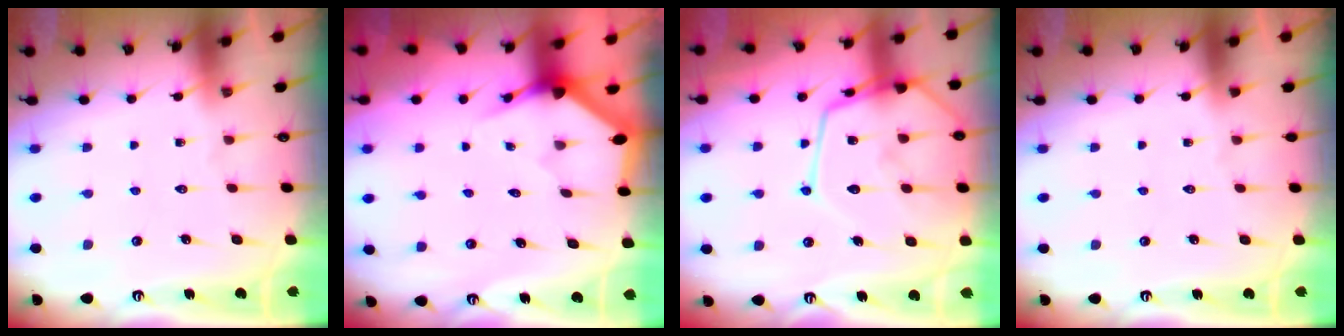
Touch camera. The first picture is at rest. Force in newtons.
{"total": 3.5, "press": 3.5, "slide": 0.1}
{"total": 18.2, "press": 18.2, "slide": 1.6}
{"total": 0.0}